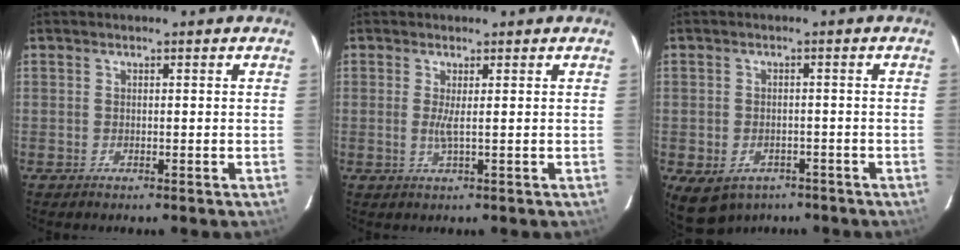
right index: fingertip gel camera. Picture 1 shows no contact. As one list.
[{"total": 1.8, "force": [0.2, -0.3, 1.7], "torque": [-0.036, -0.007, 0.002]}, {"total": 8.2, "force": [-4.8, 5.7, 3.3], "torque": [-0.069, -0.001, -0.054]}]